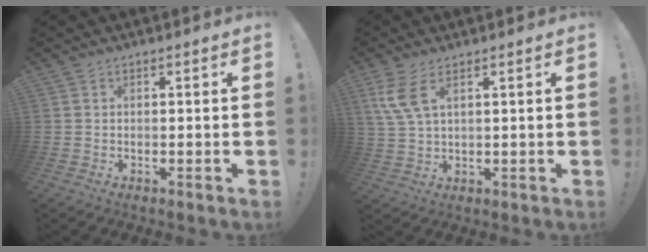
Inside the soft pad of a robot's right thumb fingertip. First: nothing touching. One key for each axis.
{"total": 7.7, "fx": 3.7, "fy": 3.1, "fz": 6.0, "tx": -0.116, "ty": -0.010, "tz": 0.071}